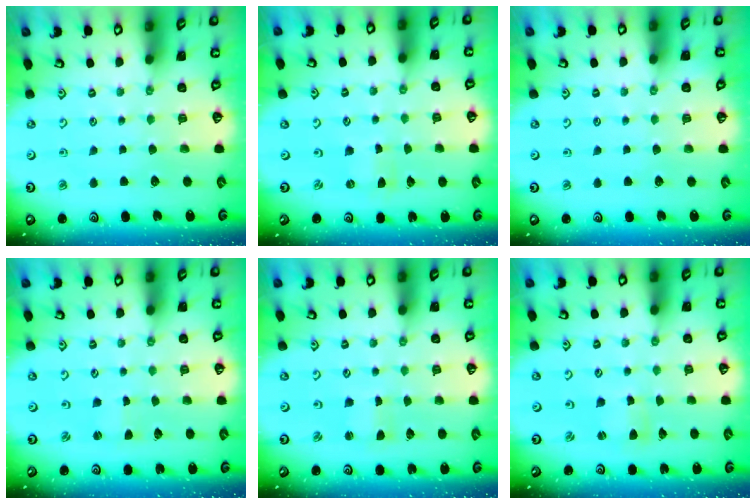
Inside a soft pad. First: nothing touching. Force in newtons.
{"total": 0.0}
{"total": 0.0}
{"total": 0.0}
{"total": 0.9, "press": 0.9, "slide": 0.0}
{"total": 1.1, "press": 1.1, "slide": 0.2}